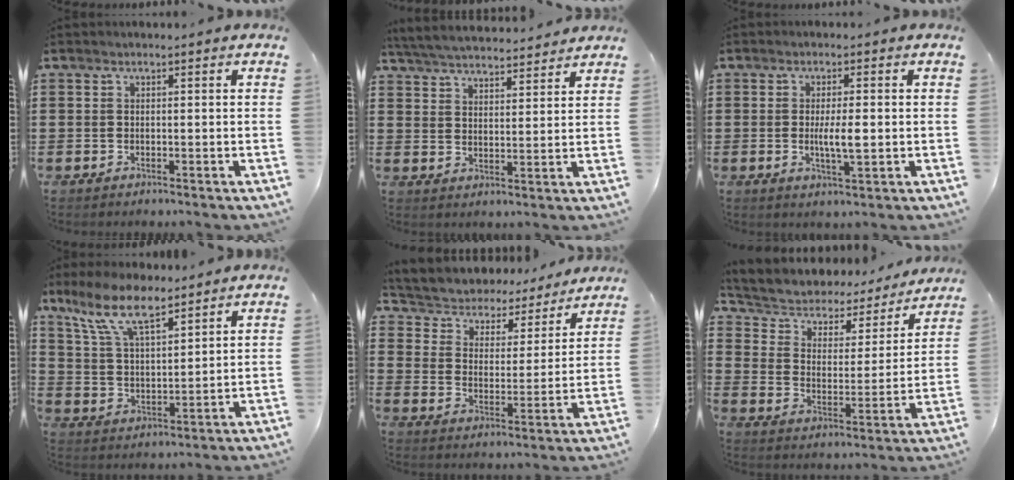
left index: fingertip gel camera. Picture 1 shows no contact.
{"total": 4.8, "force": [4.7, 0.3, 0.9], "torque": [-0.037, -0.025, 0.082]}
{"total": 4.3, "force": [-0.1, 0.9, 4.2], "torque": [-0.081, -0.004, -0.005]}
{"total": 9.7, "force": [7.5, 2.6, 5.5], "torque": [-0.129, -0.018, 0.138]}
{"total": 3.9, "force": [3.8, 1.1, -0.1], "torque": [-0.026, -0.033, 0.057]}
{"total": 3.9, "force": [3.0, 2.4, 0.8], "torque": [-0.040, -0.024, 0.042]}